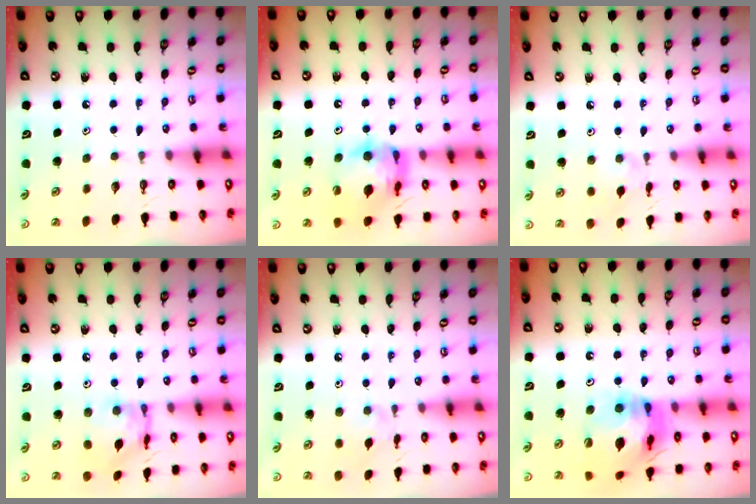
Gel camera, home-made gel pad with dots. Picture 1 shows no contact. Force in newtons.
{"total": 14.4, "press": 14.3, "slide": 1.6}
{"total": 2.6, "press": 2.6, "slide": 0.5}
{"total": 10.9, "press": 10.8, "slide": 0.9}
{"total": 2.6, "press": 2.6, "slide": 0.5}
{"total": 17.8, "press": 17.7, "slide": 2.3}